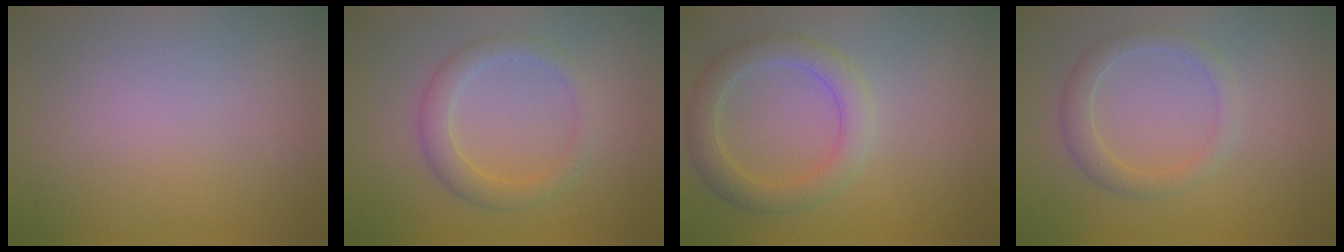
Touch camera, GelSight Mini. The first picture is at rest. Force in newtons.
{"total": 2.7, "press": 2.7, "slide": 0.1}
{"total": 3.5, "press": 3.5, "slide": 0.3}
{"total": 2.3, "press": 2.3, "slide": 0.0}